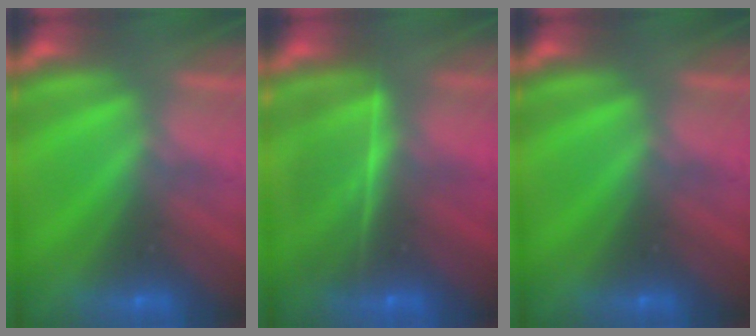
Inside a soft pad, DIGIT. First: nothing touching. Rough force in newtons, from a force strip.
{"total": 8.6}
{"total": 0.0}